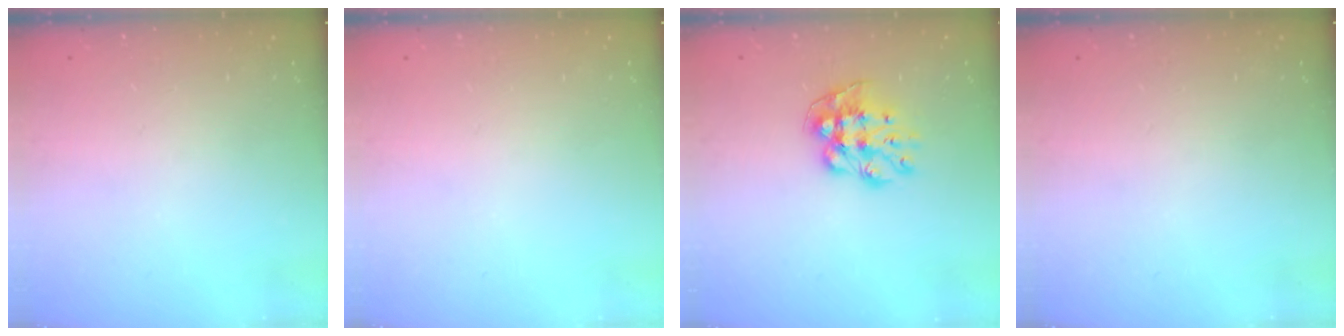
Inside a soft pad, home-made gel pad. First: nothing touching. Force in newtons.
{"total": 0.0}
{"total": 9.8, "press": 9.8, "slide": 0.7}
{"total": 0.0}